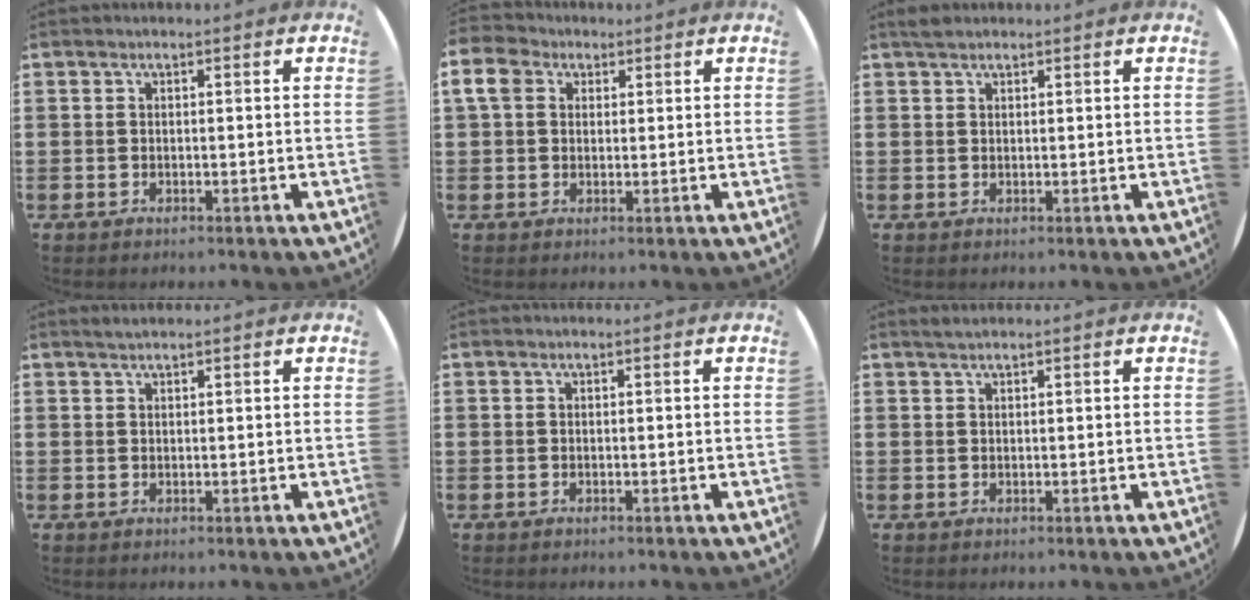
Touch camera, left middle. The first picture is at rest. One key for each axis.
{"total": 4.5, "fx": 2.2, "fy": 3.5, "fz": 1.9, "tx": -0.050, "ty": 0.018, "tz": 0.040}
{"total": 1.3, "fx": 1.1, "fy": 0.5, "fz": 0.3, "tx": -0.001, "ty": 0.000, "tz": 0.020}
{"total": 0.9, "fx": 0.8, "fy": 0.0, "fz": 0.3, "tx": -0.006, "ty": 0.001, "tz": 0.015}
{"total": 0.0}
{"total": 0.8, "fx": 0.7, "fy": -0.1, "fz": 0.2, "tx": -0.004, "ty": 0.000, "tz": 0.014}